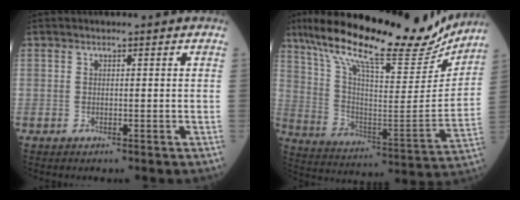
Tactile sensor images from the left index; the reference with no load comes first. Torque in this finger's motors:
{"motor_torque": [1.07, -1.07, 0.76, 0.21]}